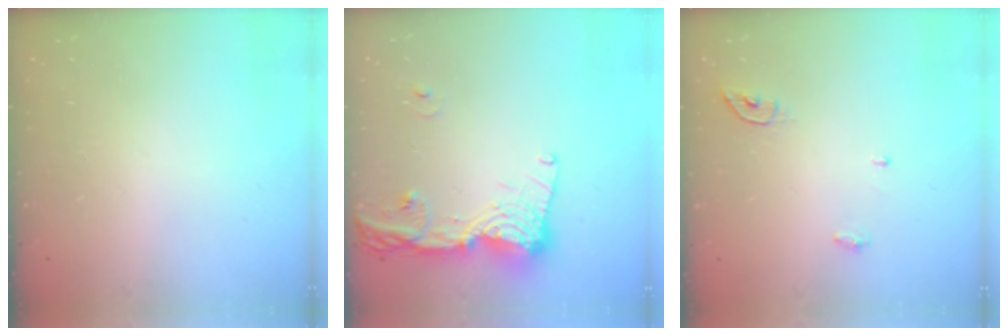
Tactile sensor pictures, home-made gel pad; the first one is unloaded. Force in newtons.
{"total": 15.2, "press": 15.1, "slide": 1.5}
{"total": 4.5, "press": 4.5, "slide": 0.2}